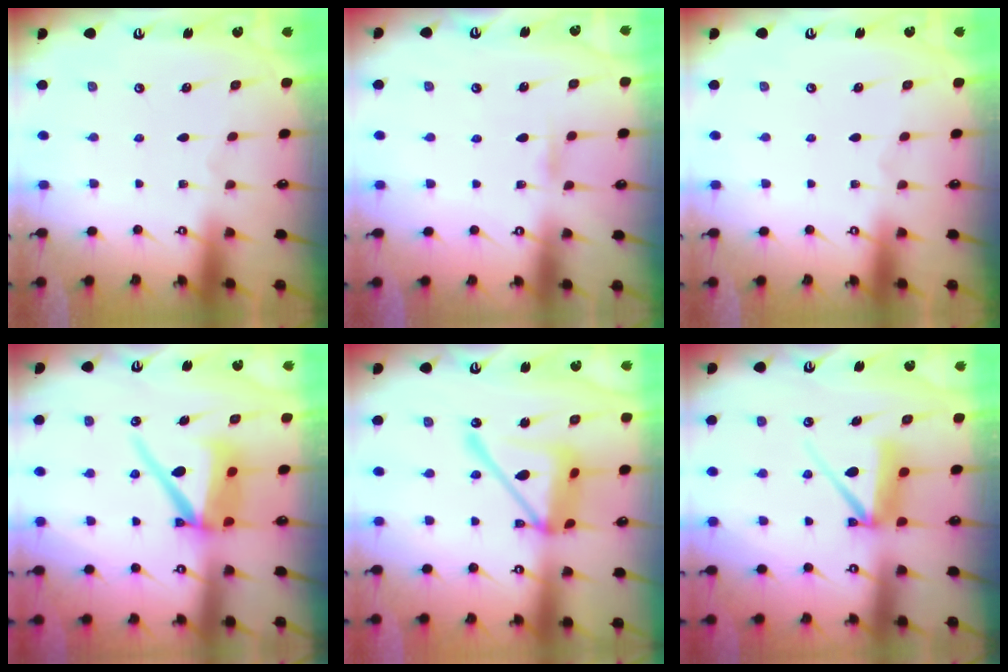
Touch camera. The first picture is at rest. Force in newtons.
{"total": 4.9, "press": 4.9, "slide": 0.5}
{"total": 0.0}
{"total": 12.6, "press": 12.5, "slide": 1.6}
{"total": 18.7, "press": 18.6, "slide": 1.7}
{"total": 8.4, "press": 8.4, "slide": 0.9}